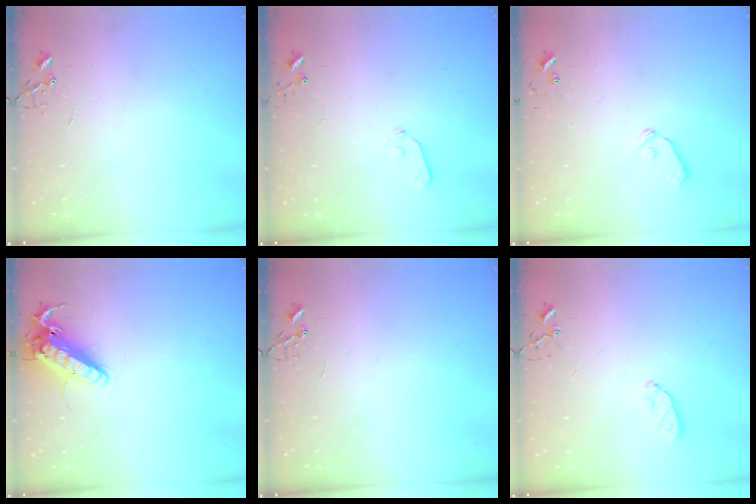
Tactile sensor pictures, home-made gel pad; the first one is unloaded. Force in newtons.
{"total": 3.7, "press": 3.6, "slide": 0.4}
{"total": 6.0, "press": 6.0, "slide": 0.7}
{"total": 13.8, "press": 13.7, "slide": 2.0}
{"total": 0.0}
{"total": 5.5, "press": 5.4, "slide": 1.1}